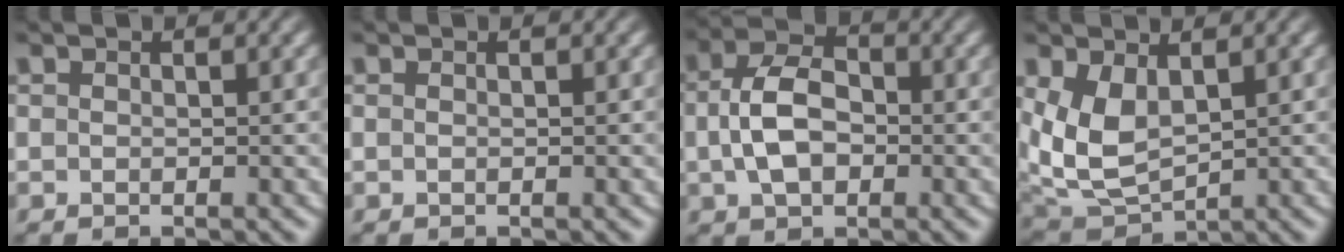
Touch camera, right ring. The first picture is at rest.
{"total": 0.0}
{"total": 5.8, "force": [-0.2, 4.1, 4.1], "torque": [-0.079, -0.004, -0.001]}
{"total": 7.8, "force": [0.3, 6.5, 4.3], "torque": [-0.122, -0.028, 0.017]}